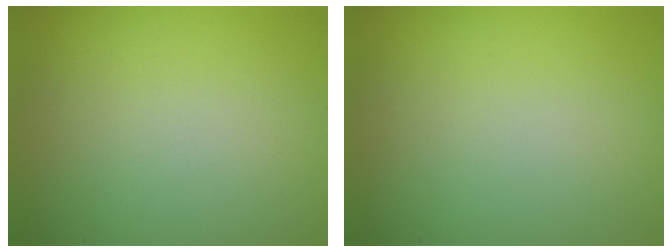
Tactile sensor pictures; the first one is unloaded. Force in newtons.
{"total": 0.0}